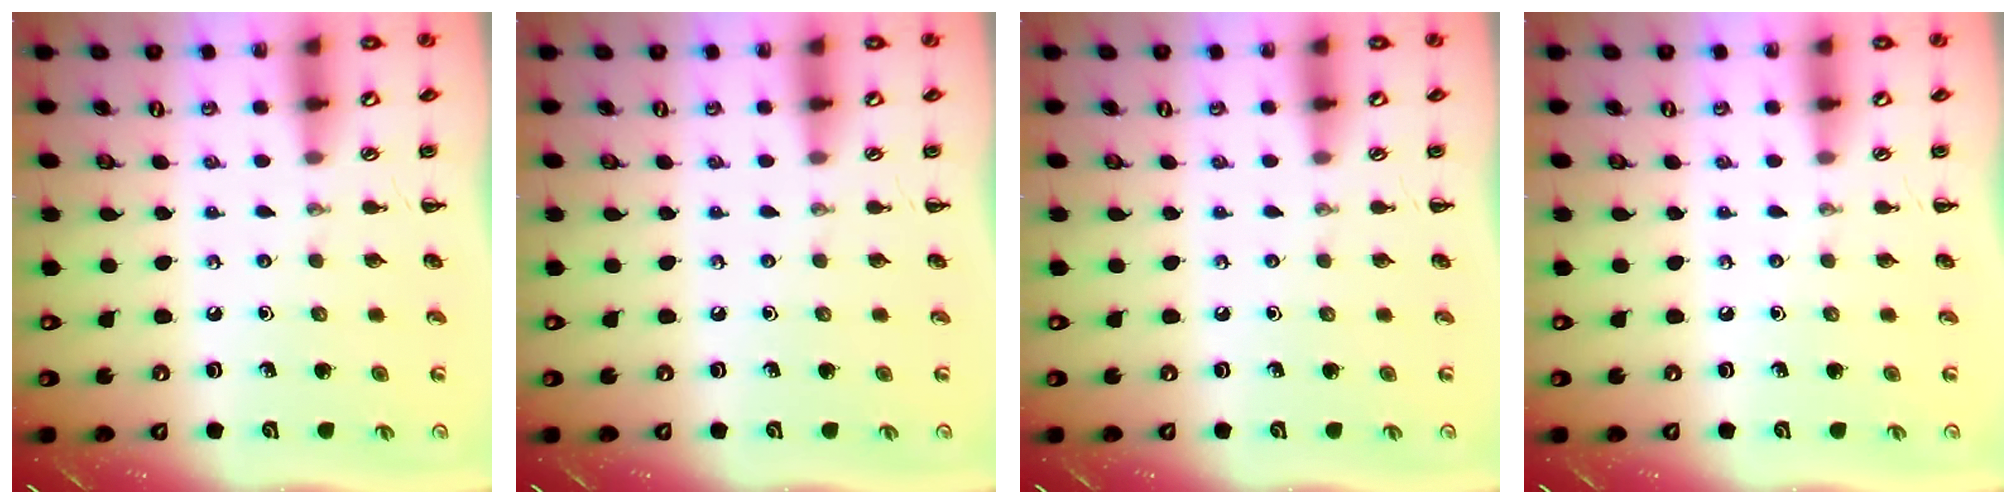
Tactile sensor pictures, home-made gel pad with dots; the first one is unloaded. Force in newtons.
{"total": 0.0}
{"total": 0.0}
{"total": 0.0}